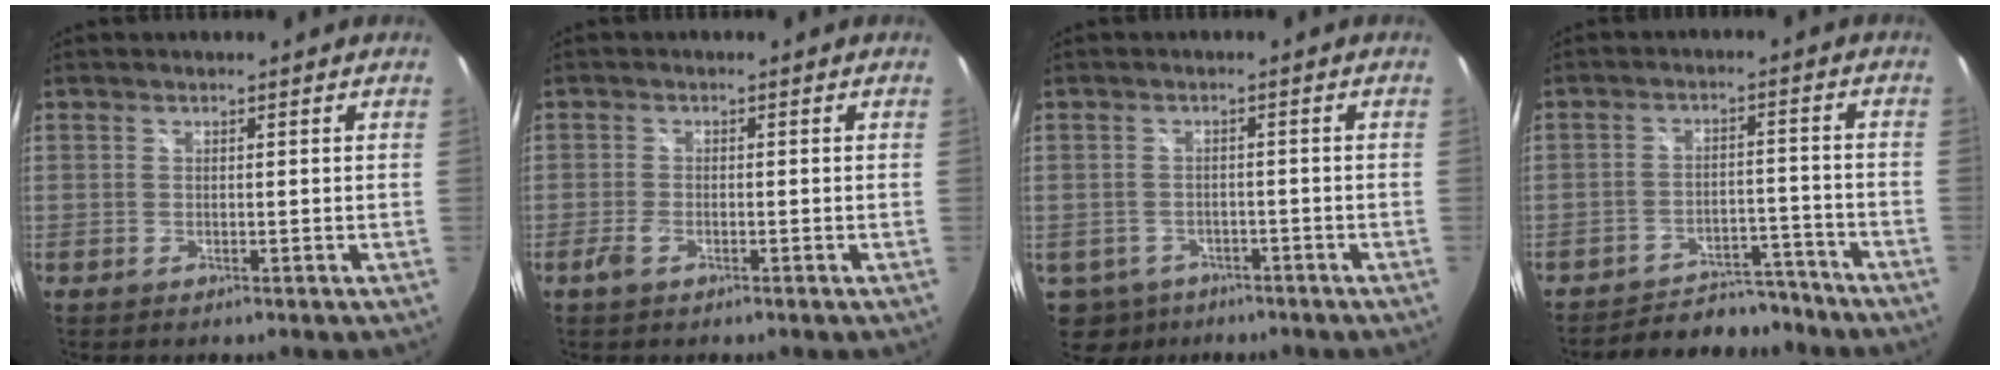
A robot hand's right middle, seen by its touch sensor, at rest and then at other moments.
{"total": 2.3, "force": [-1.3, 1.1, 1.6], "torque": [-0.041, -0.002, -0.027]}
{"total": 7.8, "force": [-4.6, 5.7, 2.8], "torque": [-0.081, -0.014, -0.064]}
{"total": 11.4, "force": [-10.9, 2.8, 2.2], "torque": [-0.050, 0.020, -0.144]}